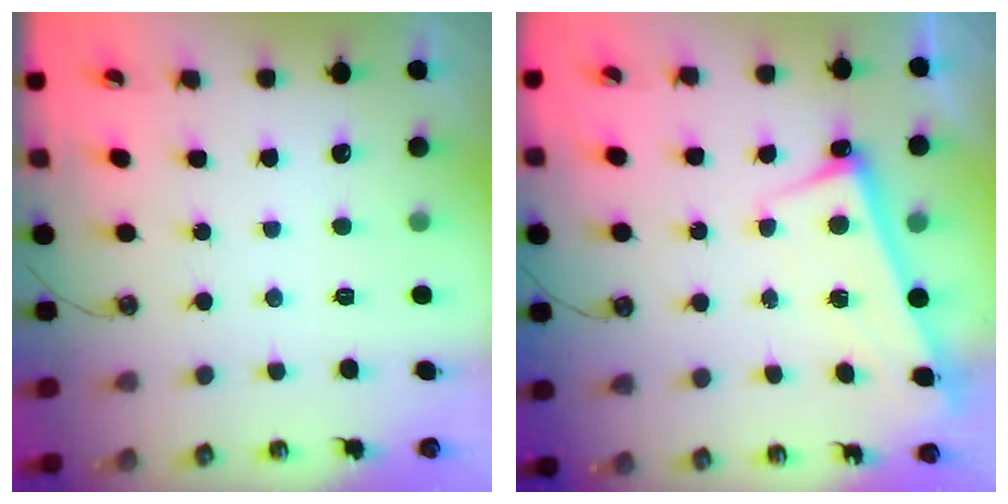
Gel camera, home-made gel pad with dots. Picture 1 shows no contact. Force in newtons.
{"total": 2.6, "press": 2.6, "slide": 0.6}